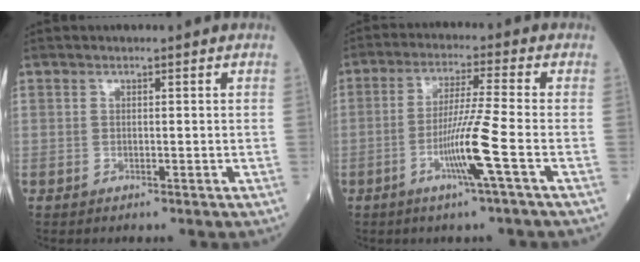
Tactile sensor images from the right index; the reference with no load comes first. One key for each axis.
{"total": 8.2, "fx": -3.0, "fy": -1.7, "fz": 7.4, "tx": -0.144, "ty": -0.010, "tz": -0.058}